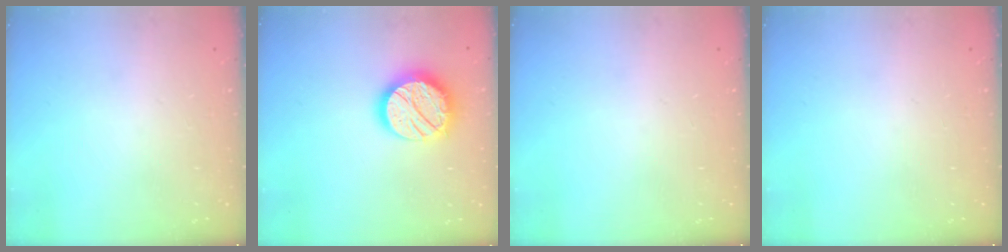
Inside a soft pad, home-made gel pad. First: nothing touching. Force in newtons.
{"total": 16.9, "press": 16.8, "slide": 1.4}
{"total": 0.0}
{"total": 0.0}